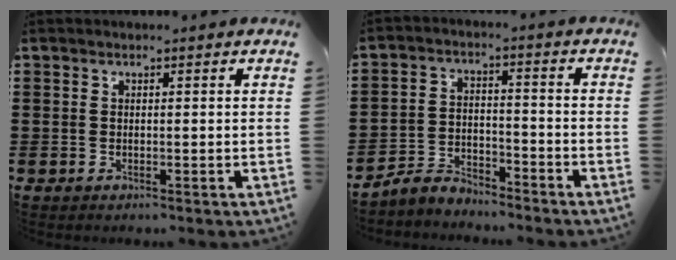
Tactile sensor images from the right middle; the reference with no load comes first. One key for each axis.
{"total": 4.2, "fx": -4.1, "fy": 0.8, "fz": 0.2, "tx": -0.018, "ty": 0.003, "tz": -0.091}